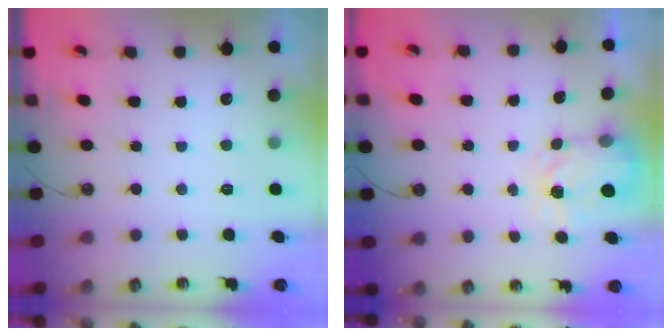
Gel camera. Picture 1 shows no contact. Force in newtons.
{"total": 3.8, "press": 3.8, "slide": 0.6}